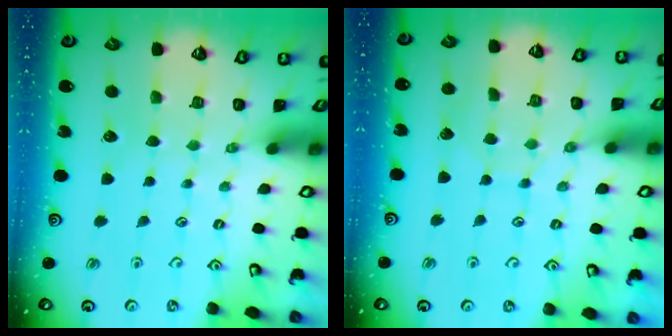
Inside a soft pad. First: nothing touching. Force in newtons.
{"total": 4.1, "press": 4.1, "slide": 0.4}